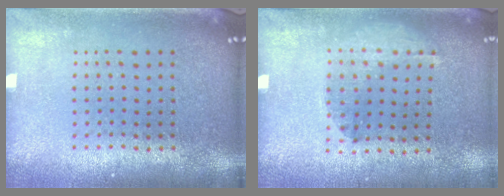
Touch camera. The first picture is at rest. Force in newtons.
{"total": 1.0, "press": 1.0, "slide": 0.3}